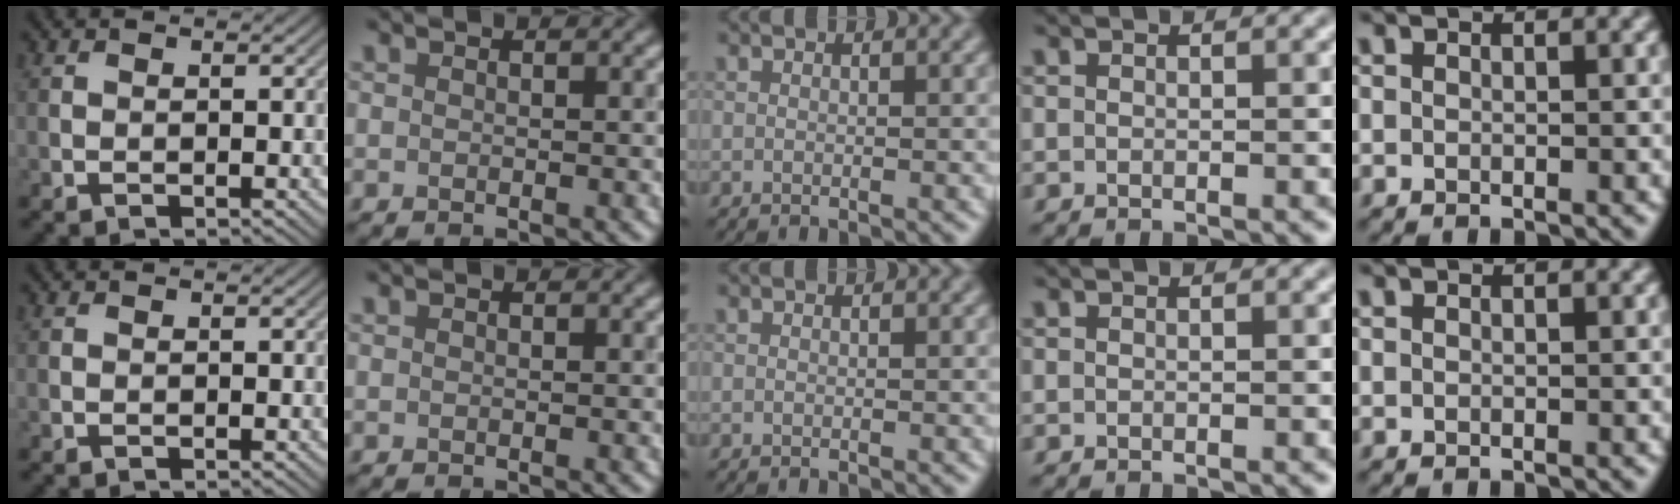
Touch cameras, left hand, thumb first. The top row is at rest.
{}